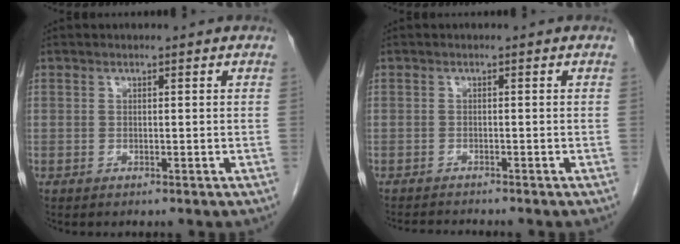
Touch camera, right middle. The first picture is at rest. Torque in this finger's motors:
{"motor_torque": [0.00, 0.00, -0.01, 0.00]}